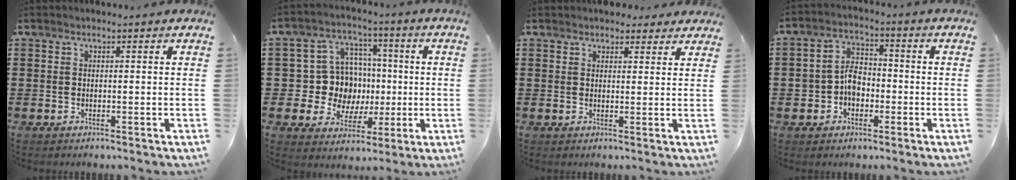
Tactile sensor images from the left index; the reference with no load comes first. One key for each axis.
{"total": 10.5, "fx": 0.5, "fy": 10.0, "fz": 3.1, "tx": -0.100, "ty": 0.004, "tz": 0.021}
{"total": 3.0, "fx": 2.7, "fy": 1.4, "fz": 0.5, "tx": -0.010, "ty": -0.003, "tz": 0.049}
{"total": 5.0, "fx": -1.4, "fy": 3.8, "fz": 2.9, "tx": -0.067, "ty": 0.010, "tz": -0.030}